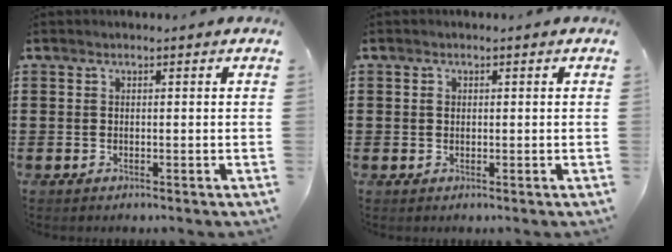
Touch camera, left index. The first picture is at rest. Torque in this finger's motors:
{"motor_torque": [-0.11, 0.63, -0.63, -0.21]}